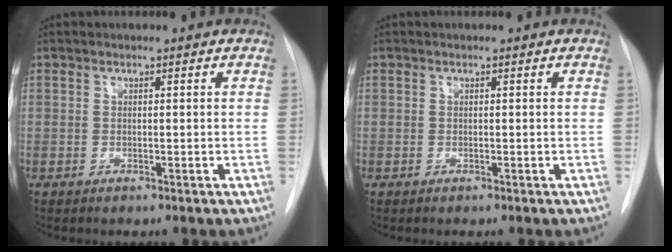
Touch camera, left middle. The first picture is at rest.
{"total": 0.0}